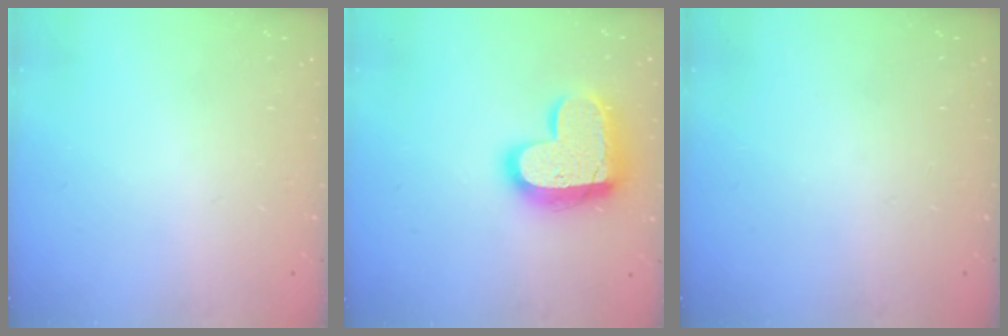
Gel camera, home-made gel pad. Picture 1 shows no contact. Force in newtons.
{"total": 18.3, "press": 18.2, "slide": 1.2}
{"total": 0.0}